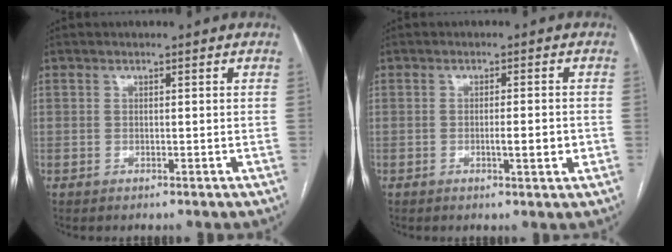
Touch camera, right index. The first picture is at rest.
{"total": 3.4, "force": [-0.8, 0.3, 3.3], "torque": [-0.053, -0.002, -0.010]}